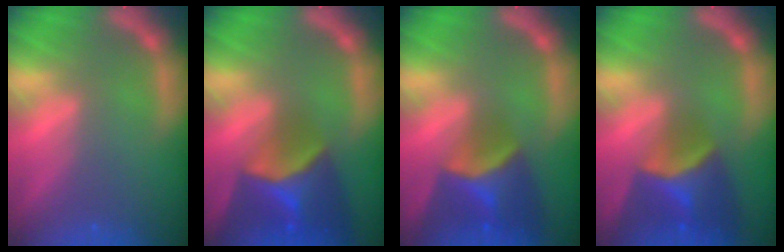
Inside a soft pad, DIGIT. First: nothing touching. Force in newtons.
{"total": 8.9}
{"total": 7.4}
{"total": 7.4}